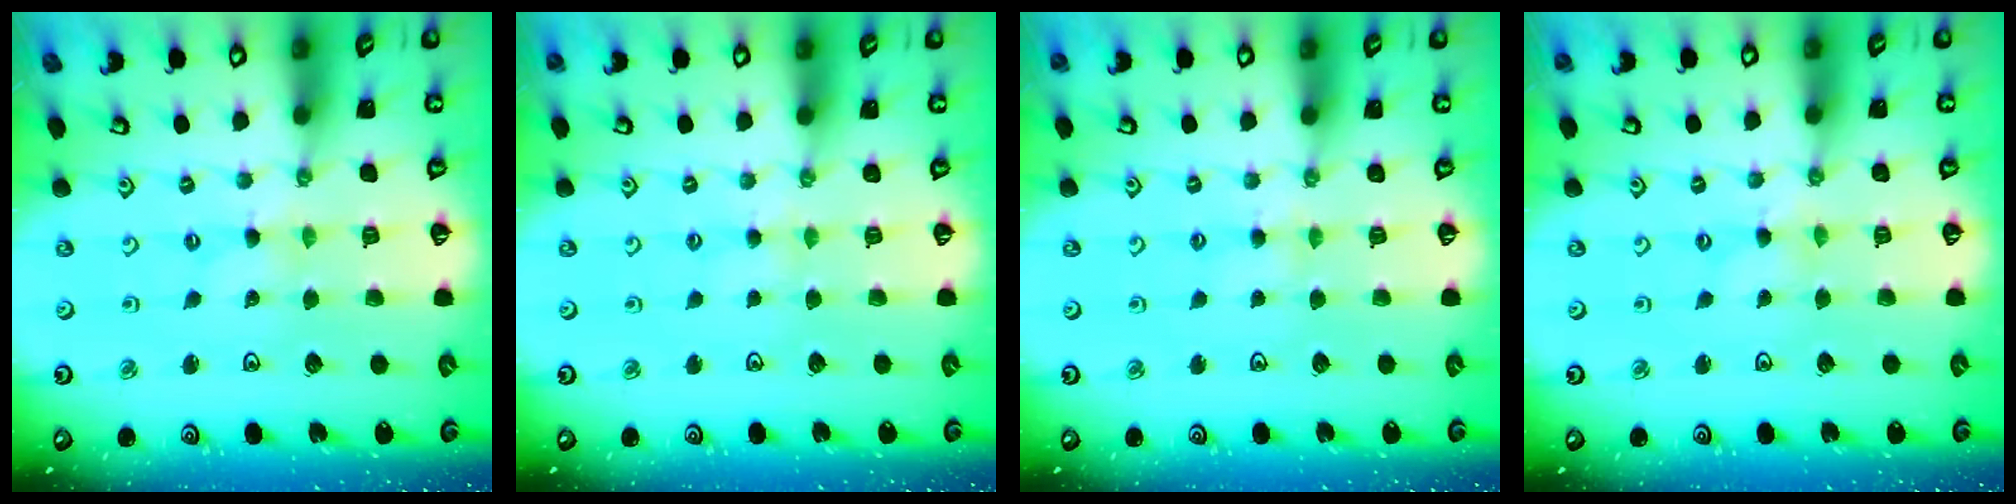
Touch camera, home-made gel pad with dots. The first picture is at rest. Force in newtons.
{"total": 2.8, "press": 2.8, "slide": 0.3}
{"total": 2.9, "press": 2.9, "slide": 0.4}
{"total": 0.0}